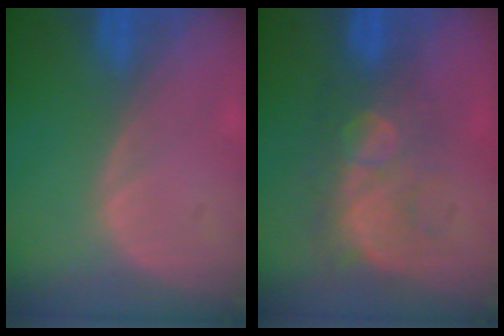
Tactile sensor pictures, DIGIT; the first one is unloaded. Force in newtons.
{"total": 8.9, "press": 7.6, "slide": 4.6}